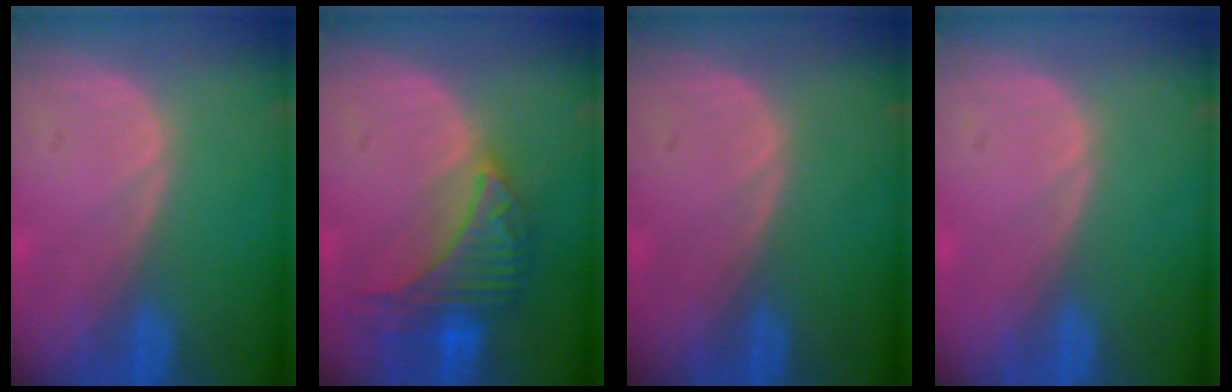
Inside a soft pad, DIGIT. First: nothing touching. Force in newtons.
{"total": 7.7, "press": 7.7, "slide": 0.3}
{"total": 0.0}
{"total": 0.0}